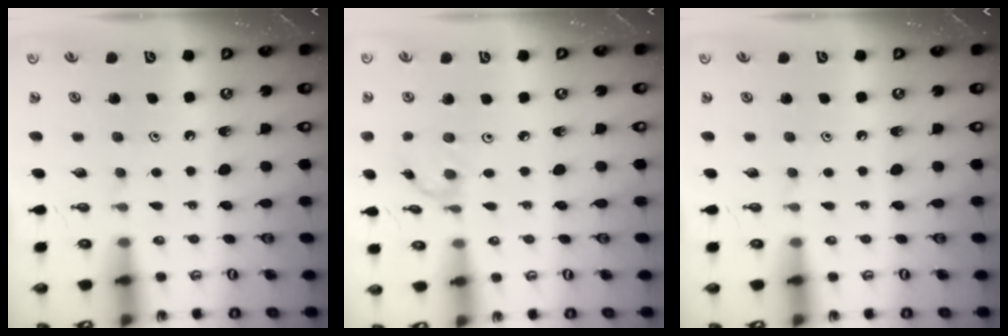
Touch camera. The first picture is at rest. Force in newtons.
{"total": 2.4, "press": 2.4, "slide": 0.1}
{"total": 0.0}